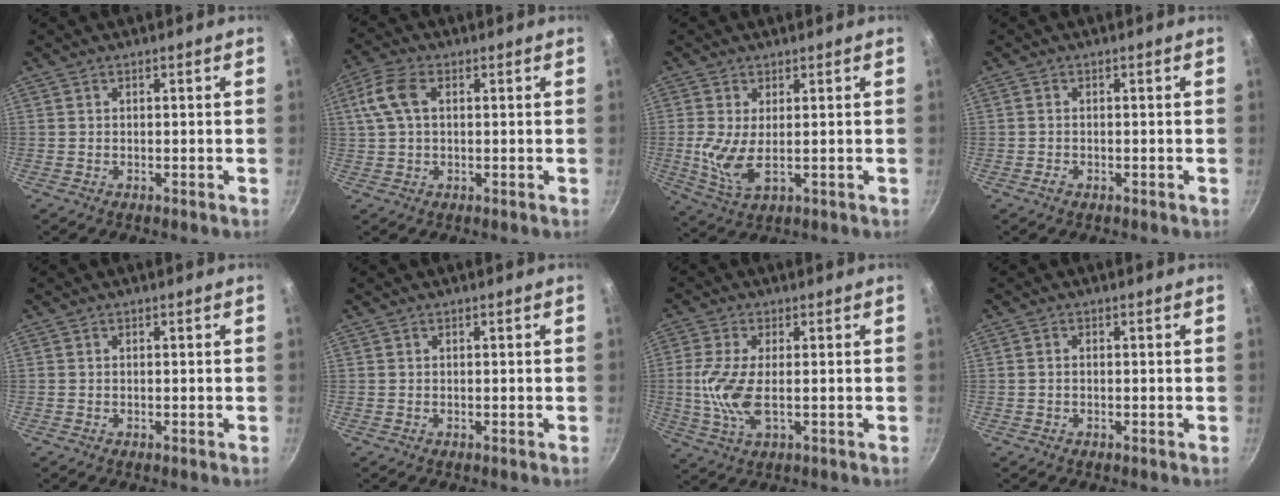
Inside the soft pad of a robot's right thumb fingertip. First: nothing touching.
{"total": 7.0, "force": [1.6, 4.1, 5.5], "torque": [-0.116, 0.018, 0.026]}
{"total": 6.8, "force": [0.2, 2.8, 6.2], "torque": [-0.134, -0.013, 0.010]}
{"total": 1.1, "force": [-0.6, 0.7, 0.6], "torque": [-0.015, 0.002, -0.013]}
{"total": 0.0}
{"total": 0.0}
{"total": 8.3, "force": [-0.2, 3.2, 7.6], "torque": [-0.173, -0.005, -0.007]}
{"total": 0.8, "force": [-0.2, 0.5, 0.6], "torque": [-0.012, 0.005, -0.003]}